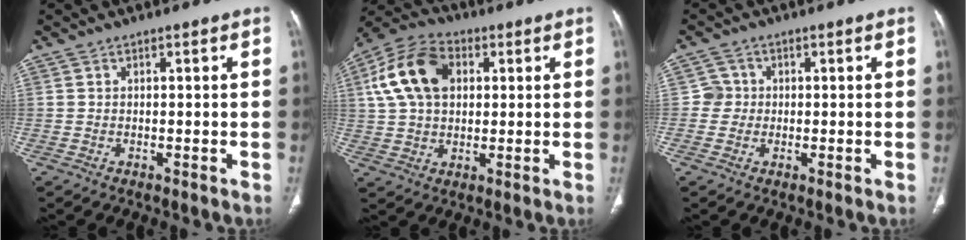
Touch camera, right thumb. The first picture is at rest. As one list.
[{"total": 14.4, "force": [3.6, 9.7, 10.0], "torque": [-0.180, 0.017, 0.058]}, {"total": 2.6, "force": [0.0, 2.6, 0.2], "torque": [0.018, 0.009, -0.007]}]